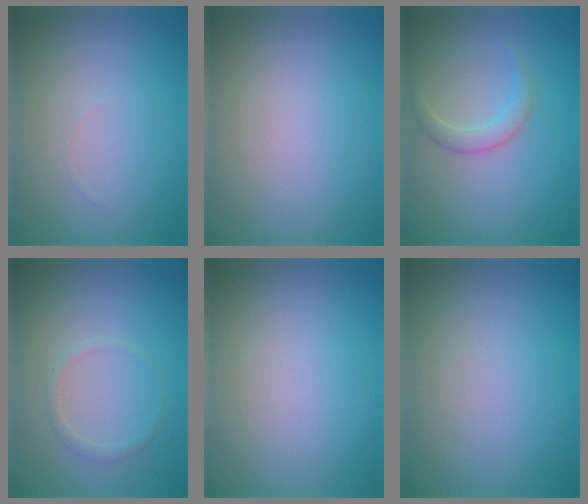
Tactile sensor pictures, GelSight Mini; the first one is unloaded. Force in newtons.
{"total": 0.0}
{"total": 1.9, "press": 1.9, "slide": 0.1}
{"total": 1.0, "press": 1.0, "slide": 0.1}
{"total": 0.0}
{"total": 0.0}